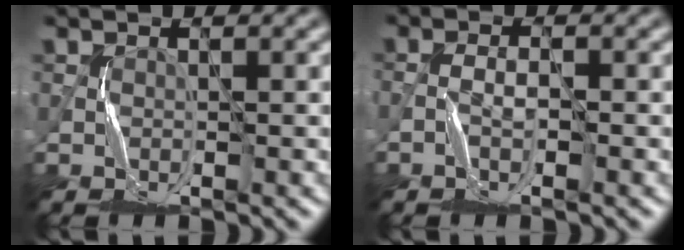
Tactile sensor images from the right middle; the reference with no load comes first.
{"total": 1.7, "force": [-0.7, 0.4, 1.4], "torque": [-0.032, 0.005, -0.017]}